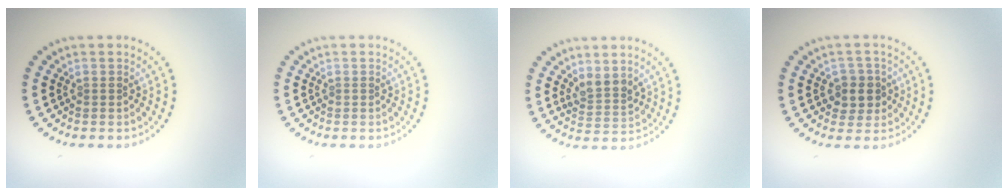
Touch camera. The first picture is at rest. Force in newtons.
{"total": 0.0}
{"total": 2.2, "press": 1.8, "slide": 1.4}
{"total": 2.4, "press": 2.3, "slide": 0.8}